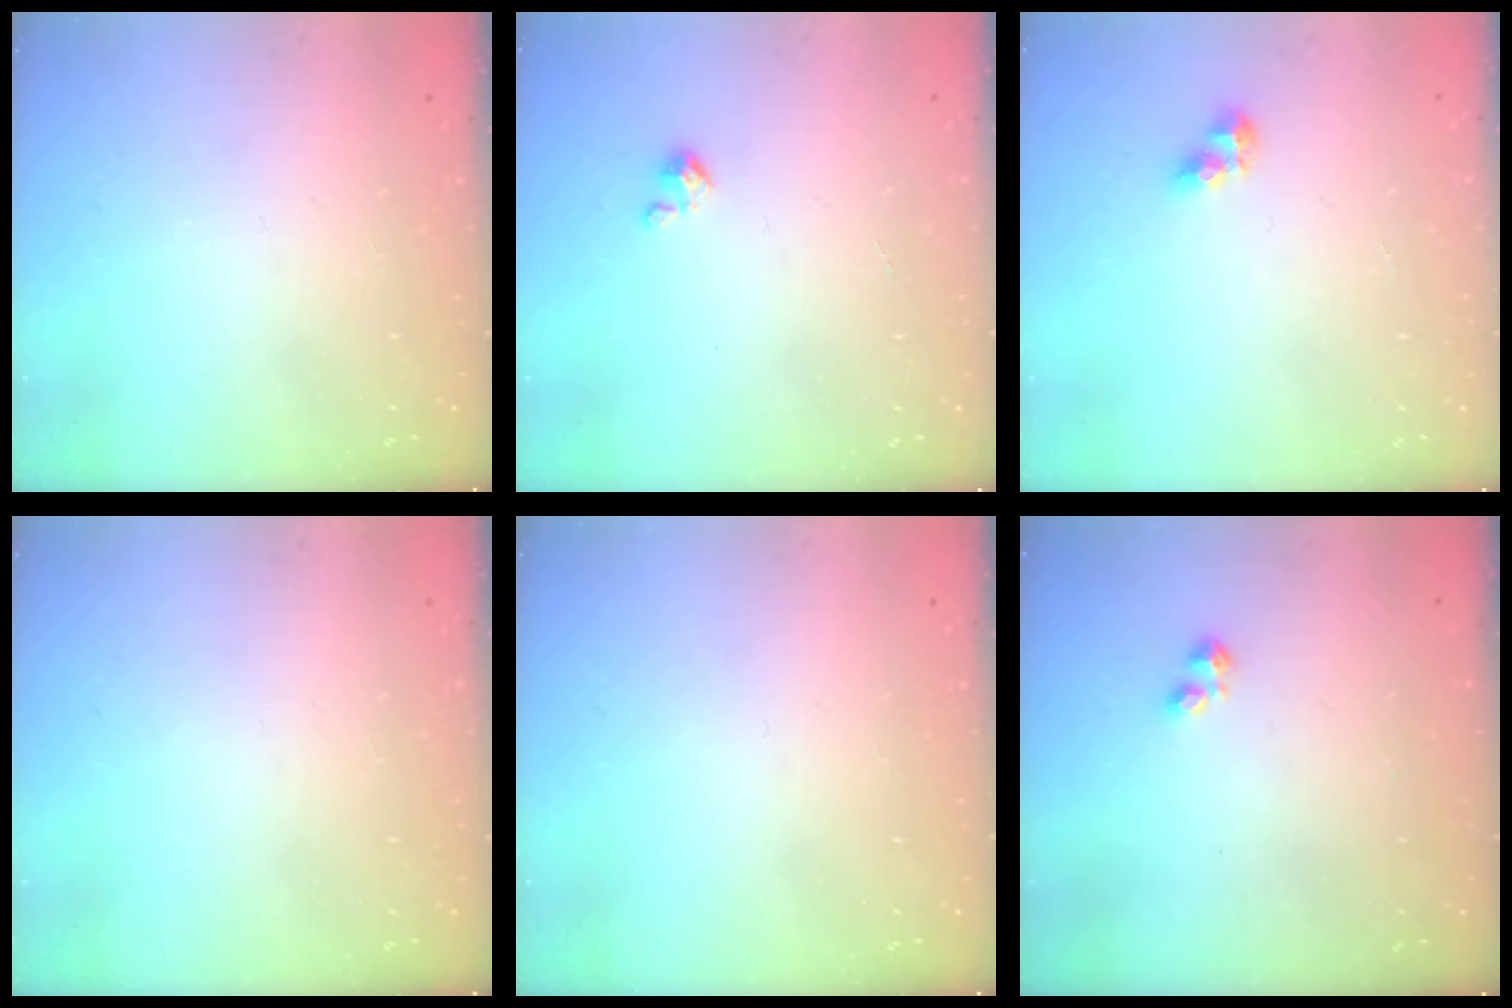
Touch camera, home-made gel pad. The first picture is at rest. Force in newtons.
{"total": 2.5, "press": 2.5, "slide": 0.3}
{"total": 5.7, "press": 5.7, "slide": 0.6}
{"total": 0.0}
{"total": 0.0}
{"total": 1.0, "press": 0.9, "slide": 0.4}